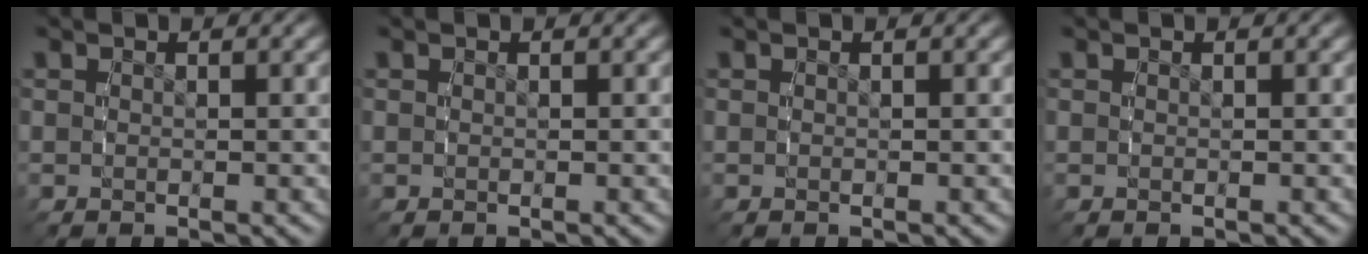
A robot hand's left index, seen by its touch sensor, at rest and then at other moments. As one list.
[{"total": 0.0}, {"total": 0.0}, {"total": 0.0}]